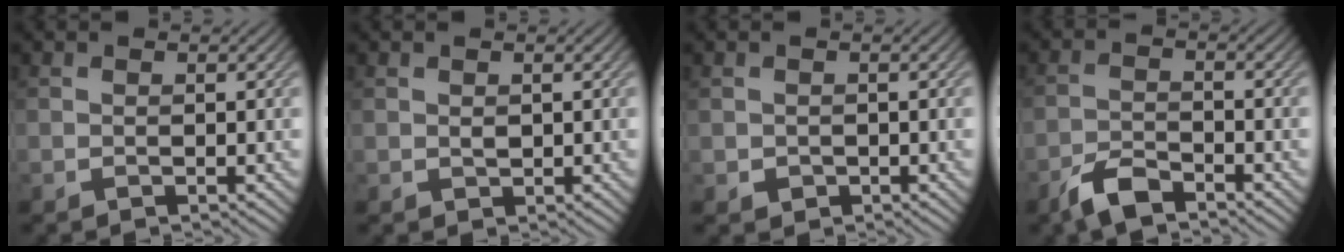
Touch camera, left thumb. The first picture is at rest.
{"total": 1.0, "force": [0.4, 0.8, 0.5], "torque": [-0.015, -0.003, 0.011]}
{"total": 1.2, "force": [-0.3, 1.1, 0.4], "torque": [-0.011, -0.009, -0.004]}
{"total": 4.5, "force": [-3.5, 1.3, 2.4], "torque": [-0.049, -0.002, -0.077]}